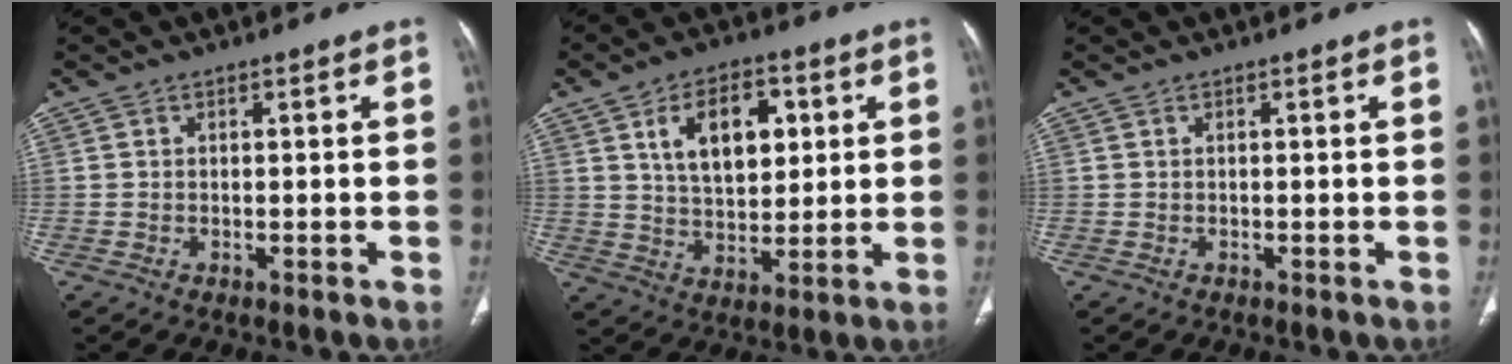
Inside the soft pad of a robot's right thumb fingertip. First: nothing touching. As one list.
[{"total": 12.2, "force": [4.0, 7.3, 9.0], "torque": [-0.111, -0.009, 0.070]}, {"total": 0.0}]